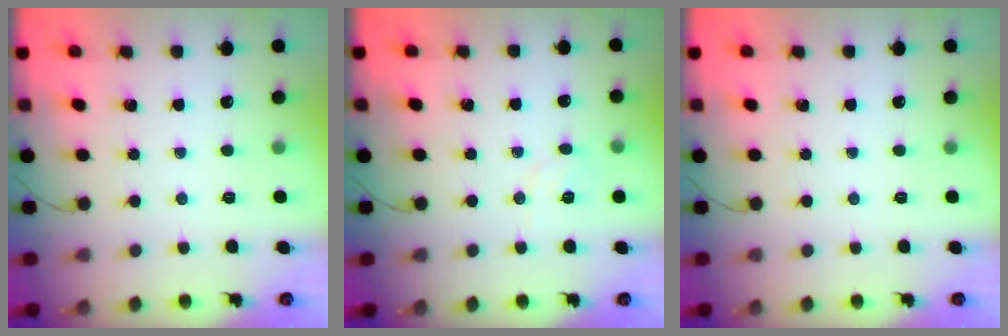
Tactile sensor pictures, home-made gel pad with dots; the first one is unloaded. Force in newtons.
{"total": 4.0, "press": 3.8, "slide": 1.4}
{"total": 0.0}